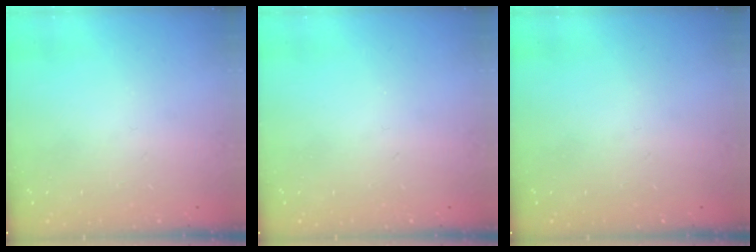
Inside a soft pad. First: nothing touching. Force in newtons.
{"total": 0.0}
{"total": 0.0}